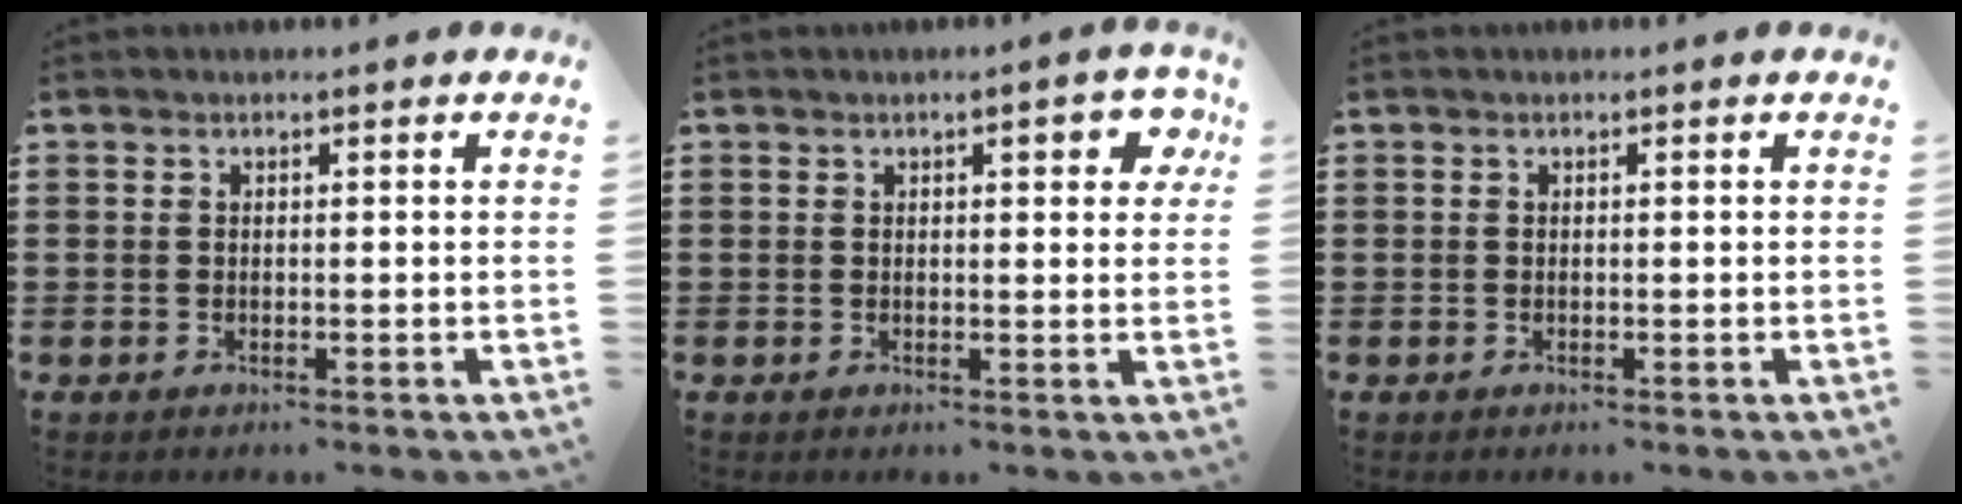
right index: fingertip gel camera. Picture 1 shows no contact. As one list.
[{"total": 3.7, "force": [1.4, 1.2, 3.1], "torque": [-0.034, -0.004, 0.015]}, {"total": 0.0}]